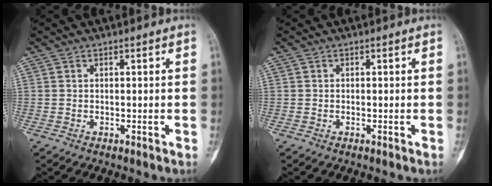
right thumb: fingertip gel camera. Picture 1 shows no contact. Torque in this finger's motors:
{"motor_torque": [-0.25, 0.35, 0.05, -0.07, 0.06]}